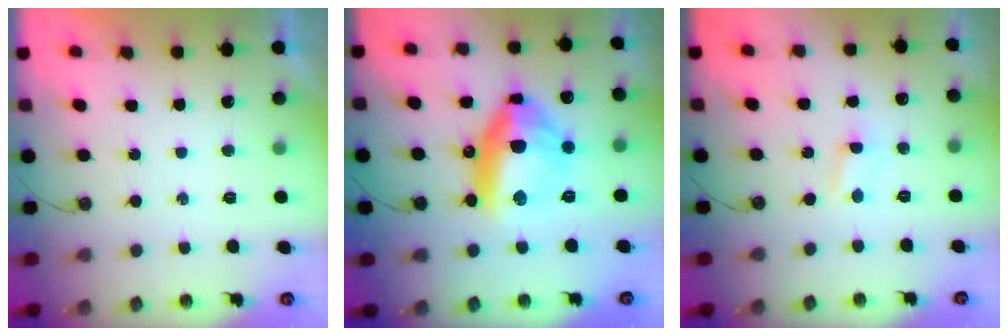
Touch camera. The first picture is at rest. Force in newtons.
{"total": 16.1, "press": 15.9, "slide": 2.9}
{"total": 1.3, "press": 1.3, "slide": 0.2}